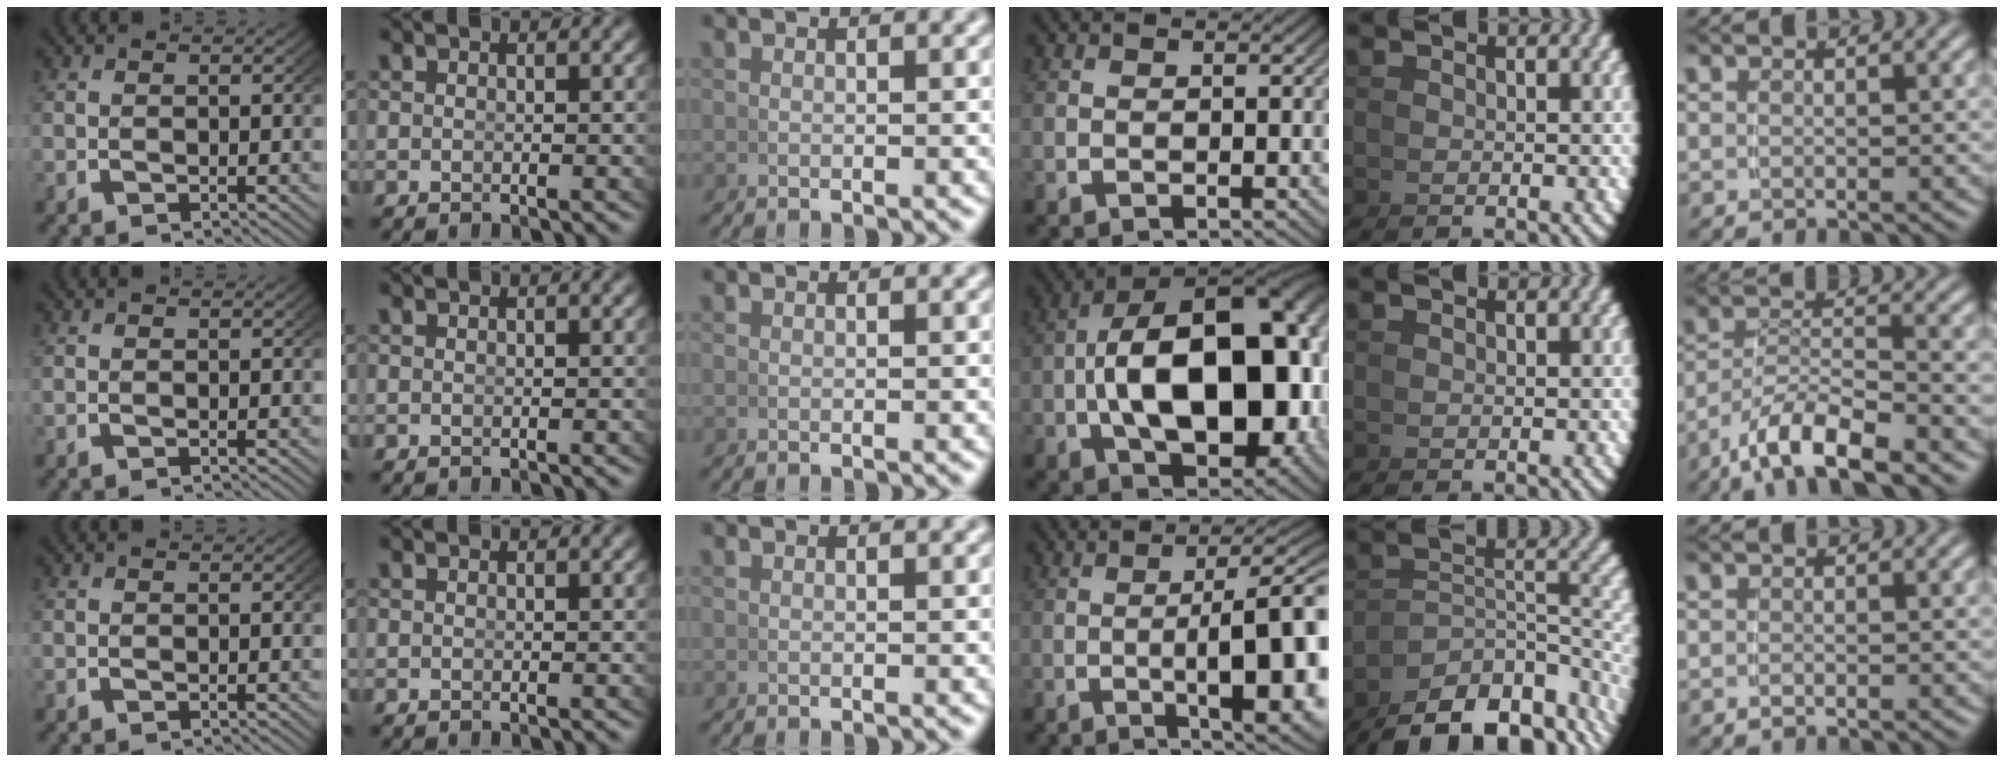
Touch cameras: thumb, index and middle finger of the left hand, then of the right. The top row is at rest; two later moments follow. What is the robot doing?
{"motion": "grasp_and_lifting", "object": "whiteboard"}